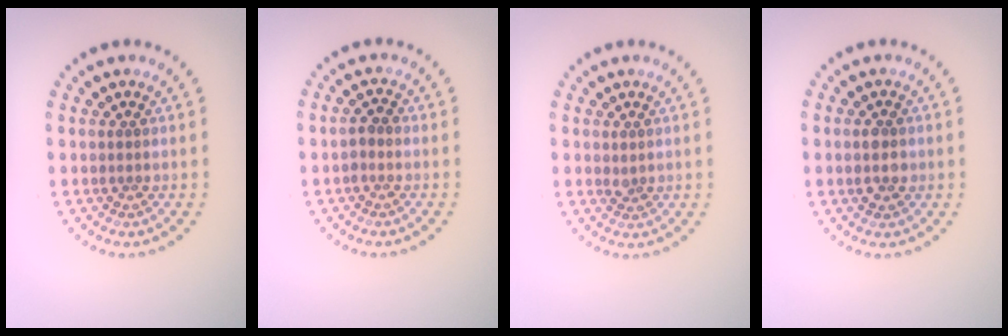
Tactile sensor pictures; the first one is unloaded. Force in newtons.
{"total": 1.1, "press": 1.0, "slide": 0.5}
{"total": 0.7, "press": 0.6, "slide": 0.3}
{"total": 2.5, "press": 2.5, "slide": 0.1}